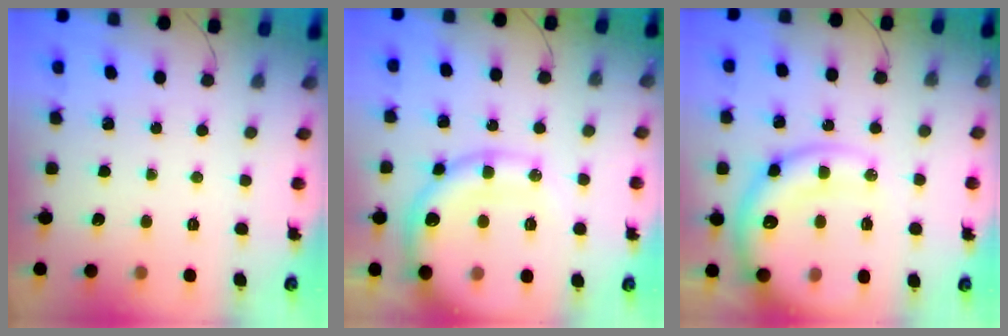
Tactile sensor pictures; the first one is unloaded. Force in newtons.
{"total": 19.4, "press": 19.0, "slide": 3.5}
{"total": 19.2, "press": 18.9, "slide": 3.3}